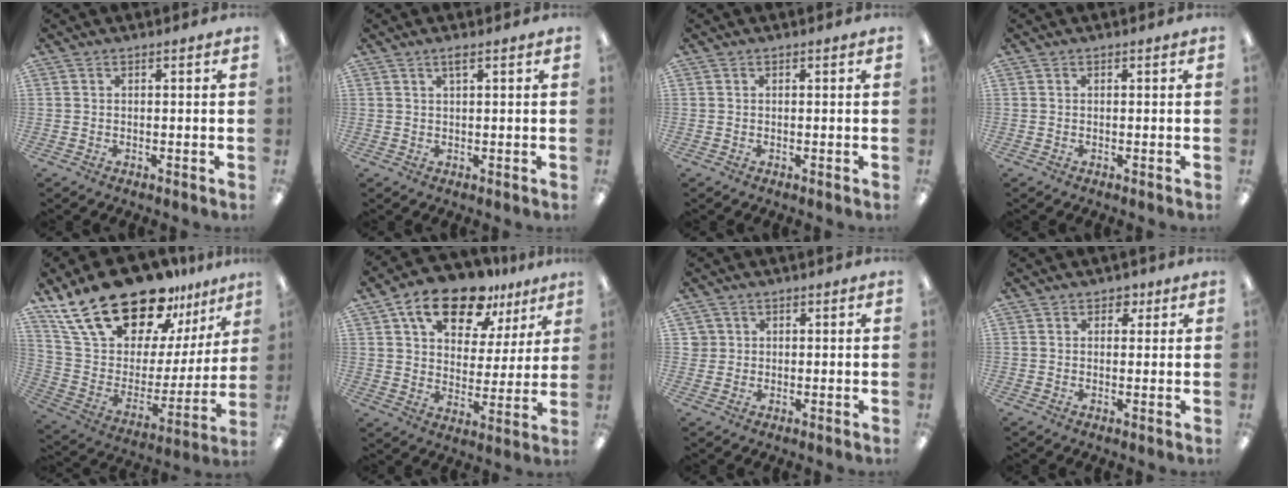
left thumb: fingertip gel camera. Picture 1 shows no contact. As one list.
[{"total": 1.8, "force": [1.3, 0.2, 1.2], "torque": [-0.028, 0.004, 0.022]}, {"total": 0.0}, {"total": 0.0}, {"total": 25.6, "force": [19.9, 11.1, 11.6], "torque": [-0.213, -0.132, 0.364]}, {"total": 15.7, "force": [10.8, 8.2, 7.8], "torque": [-0.128, -0.056, 0.191]}, {"total": 2.5, "force": [0.6, 2.4, 0.1], "torque": [0.000, 0.000, 0.009]}, {"total": 2.5, "force": [1.3, 1.9, 0.9], "torque": [-0.002, -0.001, 0.021]}]